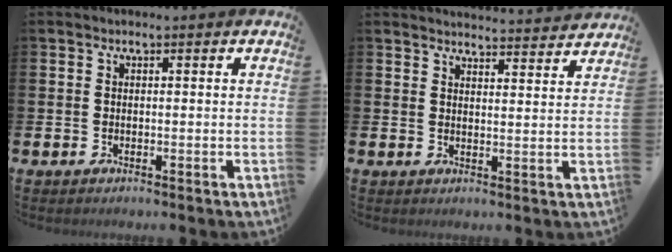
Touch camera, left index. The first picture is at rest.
{"total": 3.7, "force": [3.7, -0.1, 0.0], "torque": [0.005, -0.032, 0.064]}